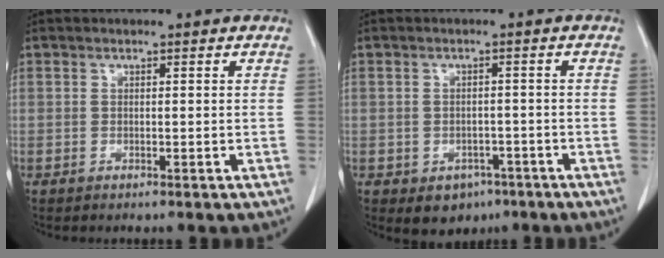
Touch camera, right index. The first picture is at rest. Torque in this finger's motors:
{"motor_torque": [0.01, -0.02, -0.03, -0.01]}